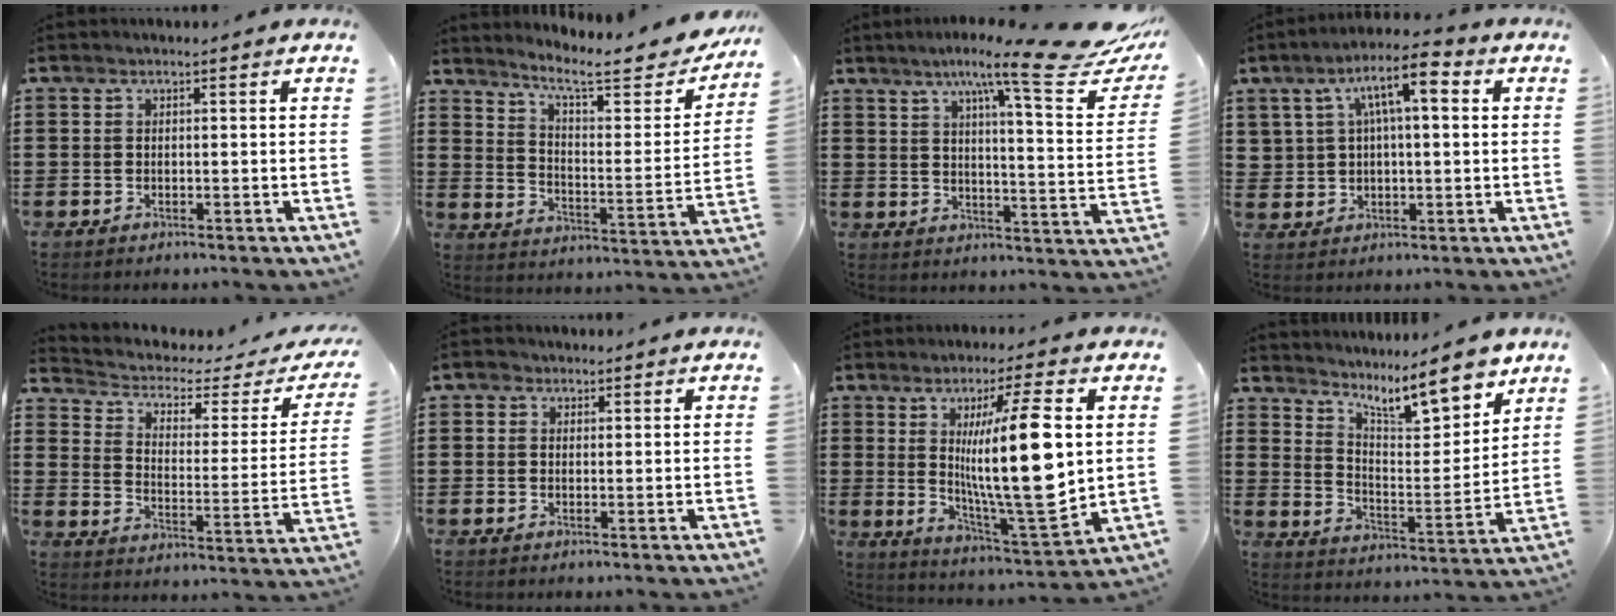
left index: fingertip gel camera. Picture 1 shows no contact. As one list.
[{"total": 8.3, "force": [6.7, 1.0, 4.8], "torque": [-0.100, -0.050, 0.102]}, {"total": 12.8, "force": [9.6, 0.8, 8.4], "torque": [-0.141, -0.062, 0.144]}, {"total": 8.3, "force": [3.4, 3.4, 6.7], "torque": [-0.129, 0.004, 0.054]}, {"total": 2.8, "force": [1.7, 1.5, 1.7], "torque": [-0.048, -0.018, 0.019]}, {"total": 1.5, "force": [0.7, 1.3, 0.3], "torque": [-0.010, 0.008, 0.012]}, {"total": 16.1, "force": [3.0, 3.0, 15.5], "torque": [-0.277, -0.017, 0.042]}, {"total": 9.8, "force": [8.5, 1.8, 4.5], "torque": [-0.074, -0.056, 0.146]}]